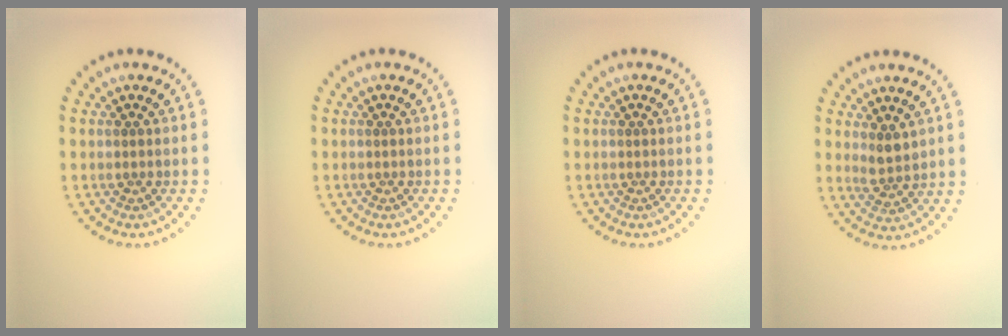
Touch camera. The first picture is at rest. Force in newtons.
{"total": 0.0}
{"total": 0.0}
{"total": 1.9, "press": 1.8, "slide": 0.7}